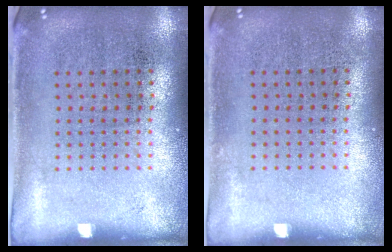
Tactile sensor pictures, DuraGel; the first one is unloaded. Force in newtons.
{"total": 0.0}